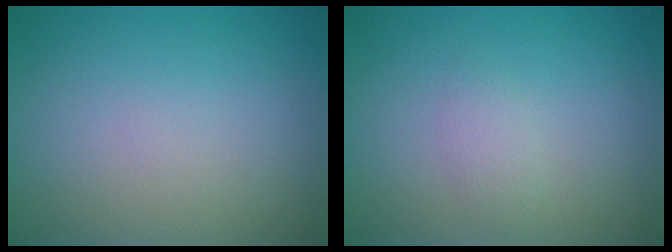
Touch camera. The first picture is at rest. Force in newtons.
{"total": 1.1, "press": 1.1, "slide": 0.1}